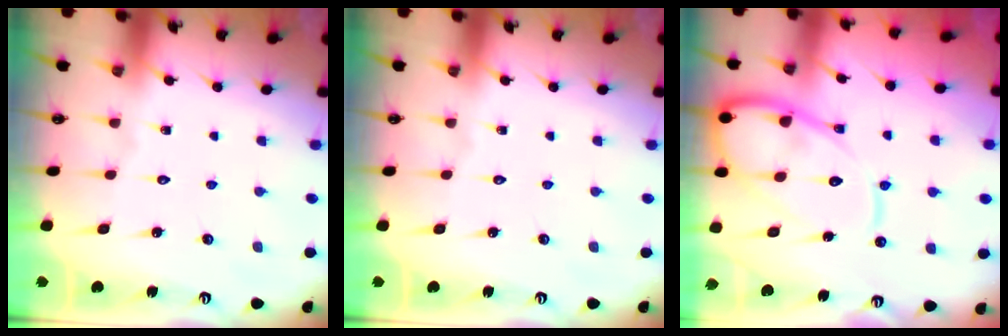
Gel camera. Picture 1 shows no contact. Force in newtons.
{"total": 0.0}
{"total": 12.8, "press": 12.8, "slide": 1.3}